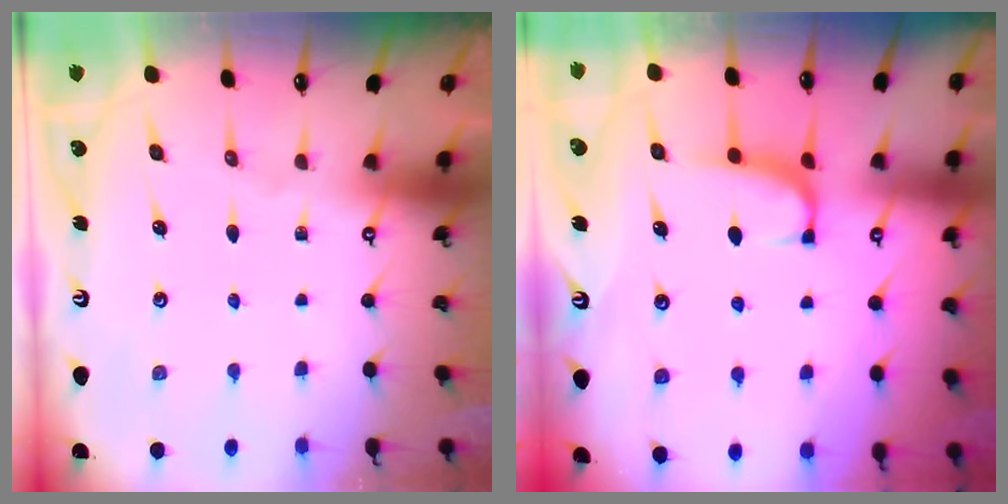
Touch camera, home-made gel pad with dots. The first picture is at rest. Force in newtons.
{"total": 0.8, "press": 0.6, "slide": 0.6}